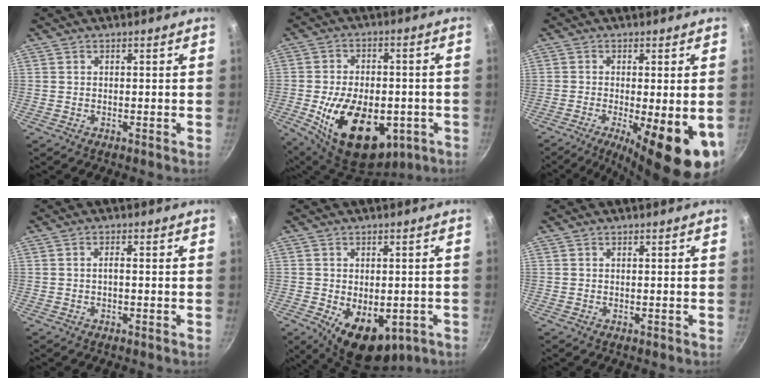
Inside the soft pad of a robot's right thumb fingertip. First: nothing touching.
{"total": 21.0, "force": [-5.7, 13.0, 15.5], "torque": [-0.235, 0.007, -0.071]}
{"total": 14.9, "force": [-4.4, 4.2, 13.5], "torque": [-0.183, -0.012, -0.056]}
{"total": 1.2, "force": [-0.3, 0.4, 1.1], "torque": [-0.027, 0.006, -0.005]}
{"total": 11.8, "force": [-3.9, 7.2, 8.4], "torque": [-0.090, -0.006, -0.036]}
{"total": 0.0}